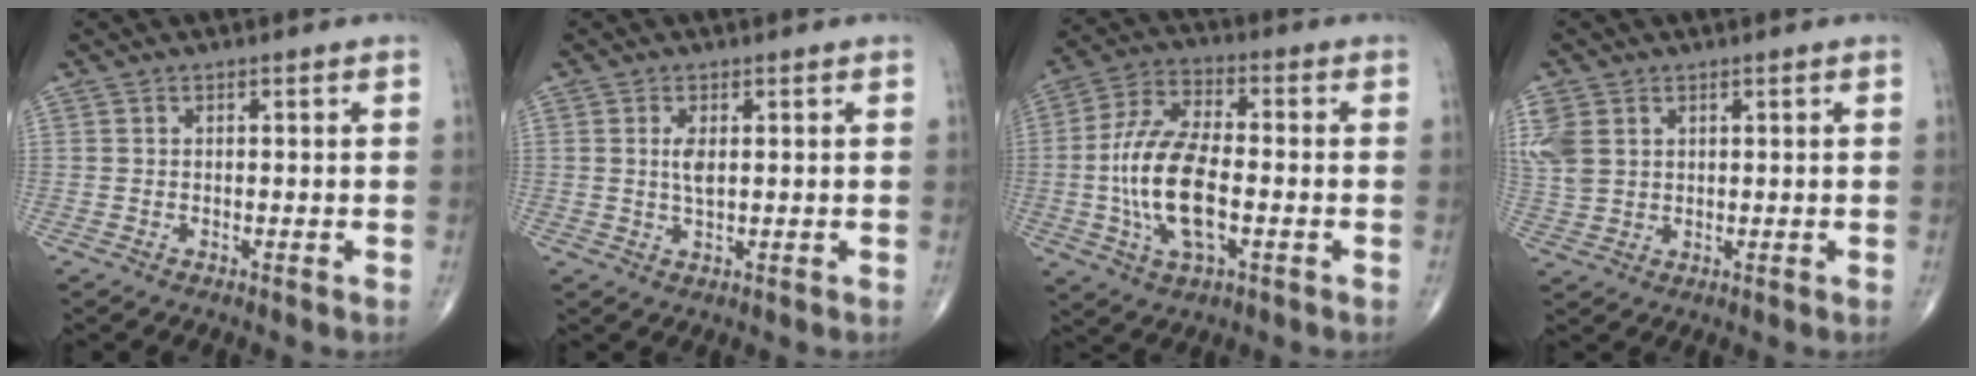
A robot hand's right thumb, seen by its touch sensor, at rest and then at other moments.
{"total": 2.8, "force": [0.5, 1.0, 2.5], "torque": [-0.046, -0.005, 0.011]}
{"total": 15.1, "force": [-2.3, 6.8, 13.2], "torque": [-0.267, 0.017, -0.044]}
{"total": 7.4, "force": [2.3, 5.5, 4.3], "torque": [-0.102, 0.001, 0.056]}